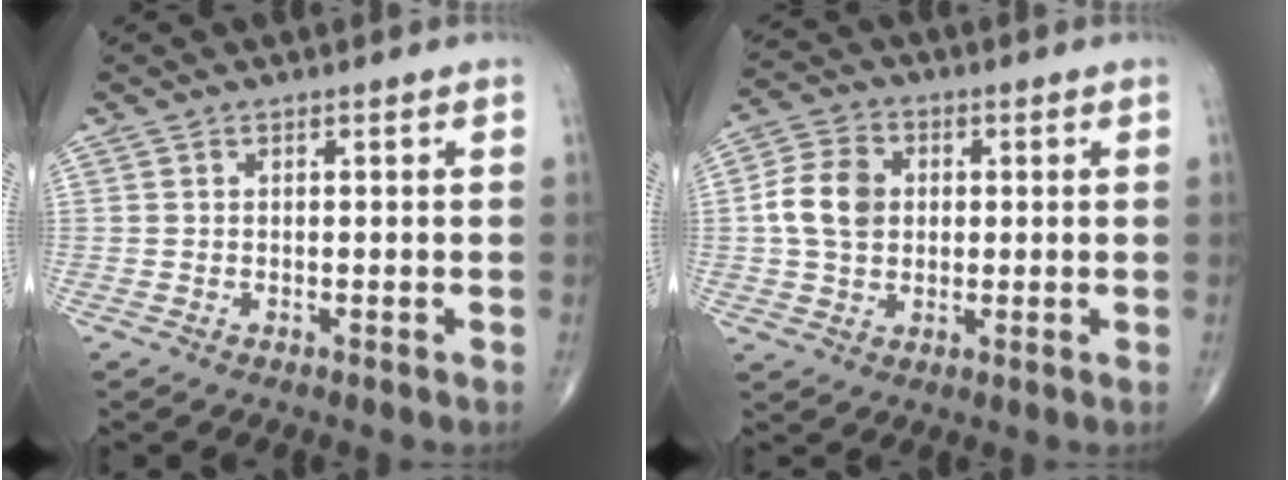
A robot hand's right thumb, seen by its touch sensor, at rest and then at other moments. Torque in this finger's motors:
{"motor_torque": [0.02, 0.02, 0.15, -0.15, 0.07]}